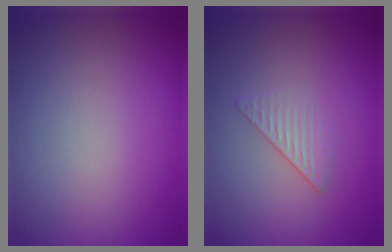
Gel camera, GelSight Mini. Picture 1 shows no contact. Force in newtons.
{"total": 1.5, "press": 0.7, "slide": 1.3}